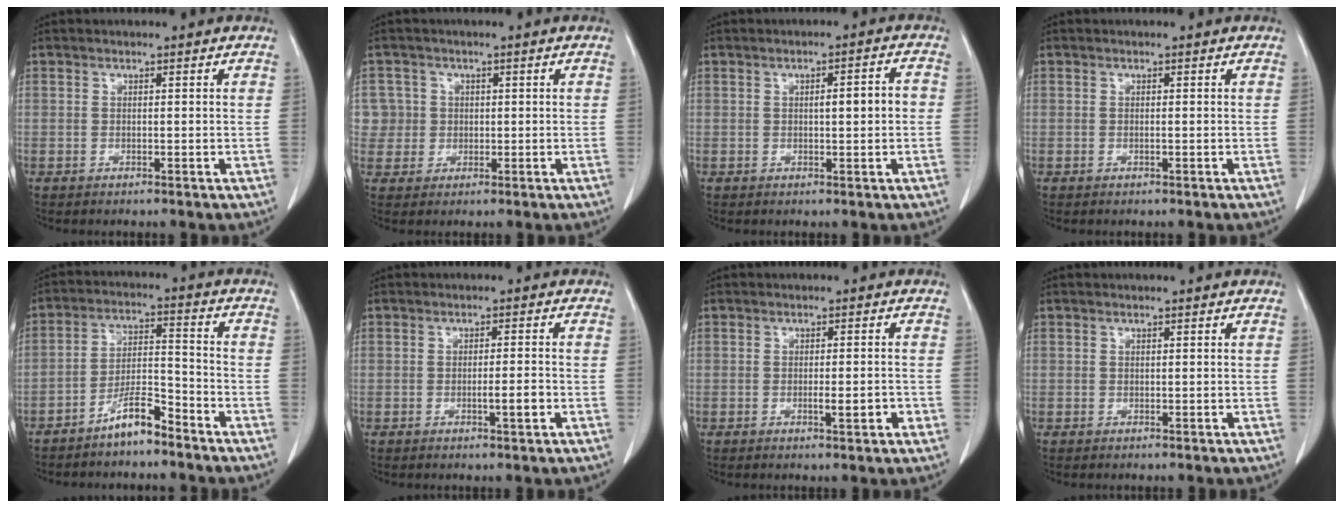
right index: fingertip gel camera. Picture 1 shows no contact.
{"total": 4.2, "force": [0.6, 4.1, -0.4], "torque": [0.023, 0.011, 0.012]}
{"total": 3.7, "force": [0.0, 0.6, 3.6], "torque": [-0.058, 0.007, 0.002]}
{"total": 0.0}
{"total": 6.7, "force": [-5.4, 1.2, 3.9], "torque": [-0.074, 0.005, -0.101]}
{"total": 2.7, "force": [-1.0, 0.2, 2.6], "torque": [-0.043, -0.002, -0.015]}
{"total": 3.0, "force": [-1.0, 0.5, 2.8], "torque": [-0.045, -0.002, -0.012]}
{"total": 0.0}